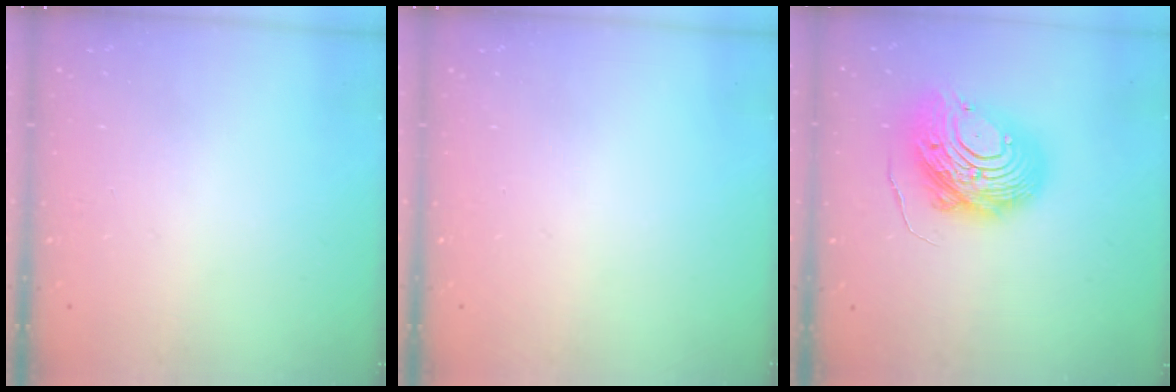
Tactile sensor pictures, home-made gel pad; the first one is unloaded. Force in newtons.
{"total": 0.0}
{"total": 15.4, "press": 15.3, "slide": 1.4}